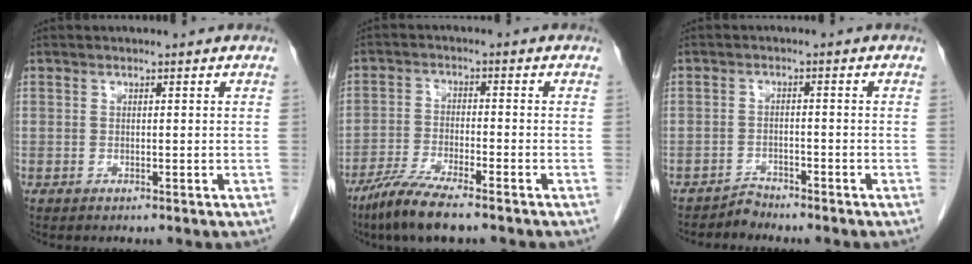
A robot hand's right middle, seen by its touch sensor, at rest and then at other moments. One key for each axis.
{"total": 7.8, "fx": -5.9, "fy": 0.8, "fz": 5.1, "tx": -0.099, "ty": -0.021, "tz": -0.107}
{"total": 1.9, "fx": -1.7, "fy": 0.2, "fz": -0.7, "tx": 0.019, "ty": -0.005, "tz": -0.030}